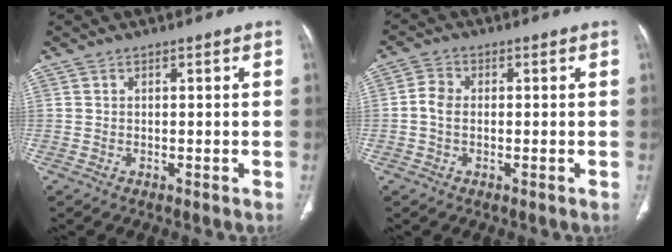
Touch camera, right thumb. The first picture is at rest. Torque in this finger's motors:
{"motor_torque": [-0.17, 0.70, 0.59, -0.28, -0.03]}